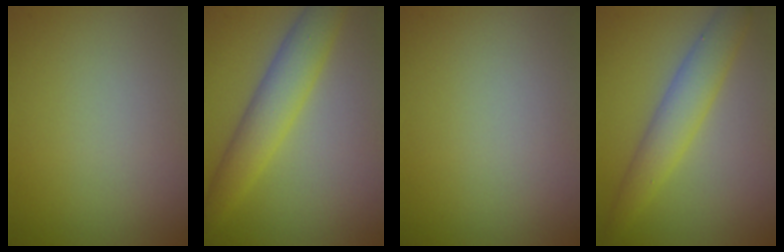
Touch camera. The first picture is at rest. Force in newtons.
{"total": 4.8, "press": 4.8, "slide": 0.1}
{"total": 0.0}
{"total": 4.1, "press": 4.1, "slide": 0.4}